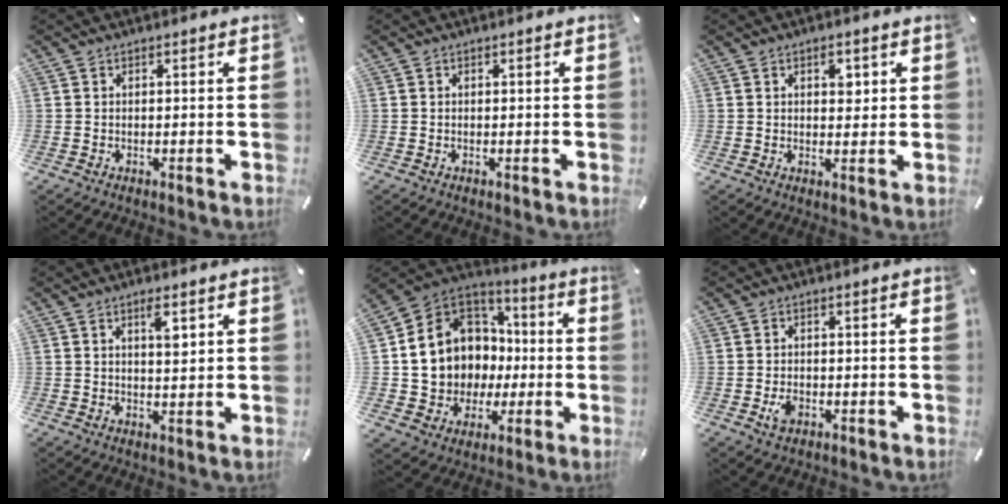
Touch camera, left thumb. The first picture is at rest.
{"total": 0.0}
{"total": 3.4, "force": [1.4, 2.2, 2.2], "torque": [-0.008, -0.010, 0.014]}
{"total": 4.3, "force": [2.0, 1.3, 3.5], "torque": [-0.044, -0.009, 0.025]}
{"total": 12.6, "force": [-0.1, 12.2, 2.9], "torque": [-0.075, -0.025, 0.018]}
{"total": 3.0, "force": [-1.1, 2.1, 1.9], "torque": [-0.047, -0.001, -0.021]}